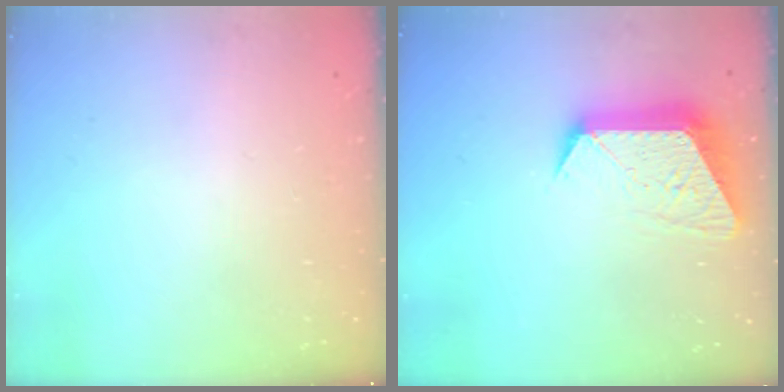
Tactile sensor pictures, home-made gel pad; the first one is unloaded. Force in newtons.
{"total": 12.1, "press": 12.1, "slide": 1.0}